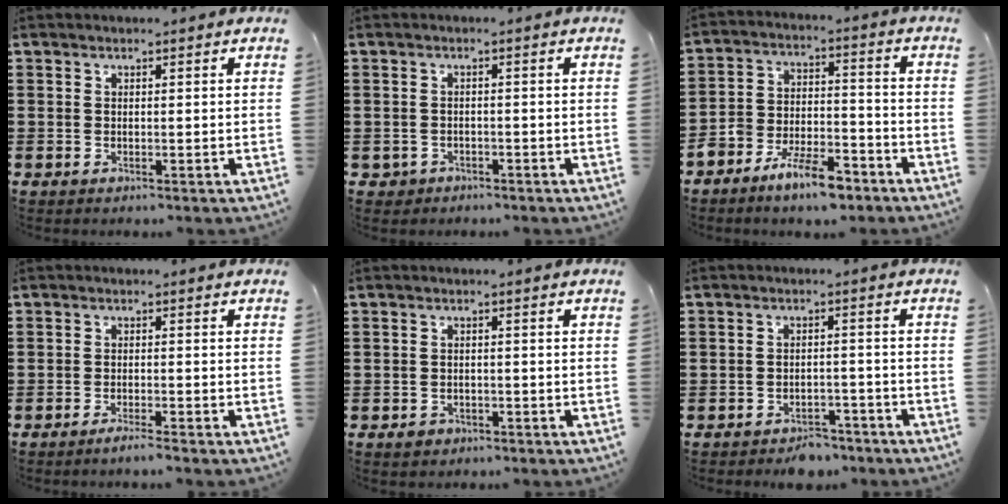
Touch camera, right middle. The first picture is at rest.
{"total": 1.2, "force": [-0.9, 0.8, -0.1], "torque": [-0.004, 0.000, -0.022]}
{"total": 8.3, "force": [-7.3, 2.3, 3.3], "torque": [-0.064, 0.019, -0.139]}
{"total": 1.6, "force": [-1.4, -0.2, 0.8], "torque": [-0.012, -0.003, -0.024]}
{"total": 1.2, "force": [-0.8, 0.8, 0.3], "torque": [-0.010, 0.000, -0.019]}
{"total": 3.2, "force": [-3.1, 0.8, -0.2], "torque": [-0.004, 0.003, -0.066]}